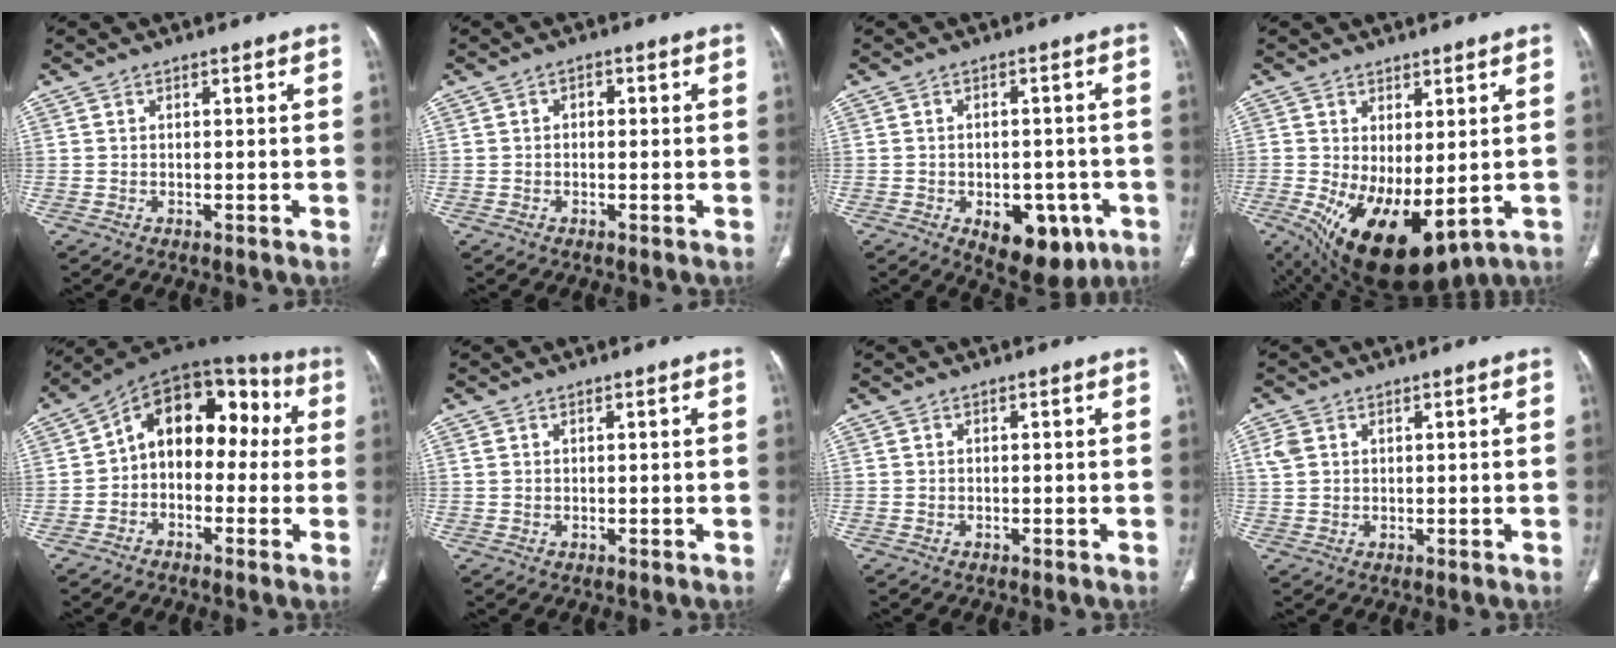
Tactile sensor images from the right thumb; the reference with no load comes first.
{"total": 1.4, "force": [0.1, 1.0, 1.0], "torque": [-0.007, 0.005, -0.004]}
{"total": 11.6, "force": [-4.7, 6.8, 8.2], "torque": [-0.074, 0.013, -0.049]}
{"total": 14.5, "force": [-2.9, 7.1, 12.3], "torque": [-0.207, -0.019, -0.016]}
{"total": 15.2, "force": [0.8, 10.1, 11.3], "torque": [-0.115, 0.059, -0.006]}
{"total": 0.8, "force": [0.5, 0.4, 0.4], "torque": [-0.008, 0.006, 0.013]}
{"total": 0.0}
{"total": 3.0, "force": [1.2, 2.2, 1.6], "torque": [-0.036, 0.003, 0.031]}